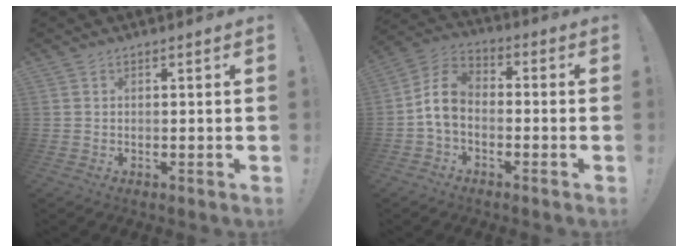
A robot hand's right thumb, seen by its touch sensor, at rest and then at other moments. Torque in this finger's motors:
{"motor_torque": [0.69, 0.77, 0.59, -0.72, 0.02]}